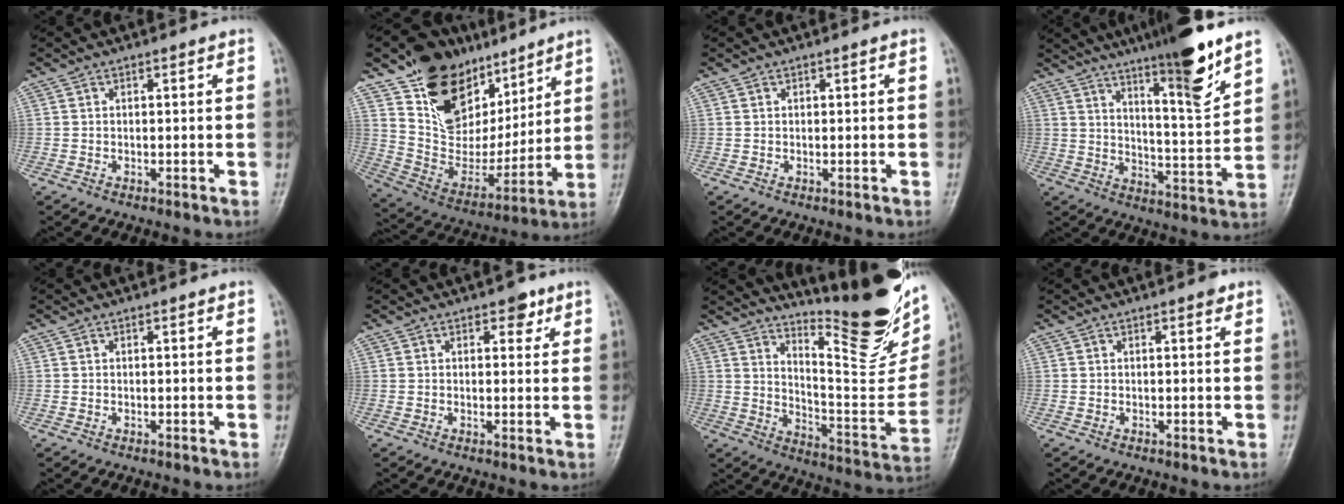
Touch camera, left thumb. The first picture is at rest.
{"total": 22.2, "force": [13.5, 13.8, 10.9], "torque": [-0.126, -0.060, 0.245]}
{"total": 0.0}
{"total": 14.6, "force": [10.0, 1.6, 10.5], "torque": [-0.147, -0.067, 0.161]}
{"total": 0.0}
{"total": 2.7, "force": [1.6, 1.7, 1.5], "torque": [0.000, -0.005, 0.018]}
{"total": 24.7, "force": [16.7, 6.4, 17.0], "torque": [-0.206, -0.112, 0.251]}
{"total": 1.1, "force": [0.6, 0.4, 0.7], "torque": [-0.008, -0.001, 0.006]}